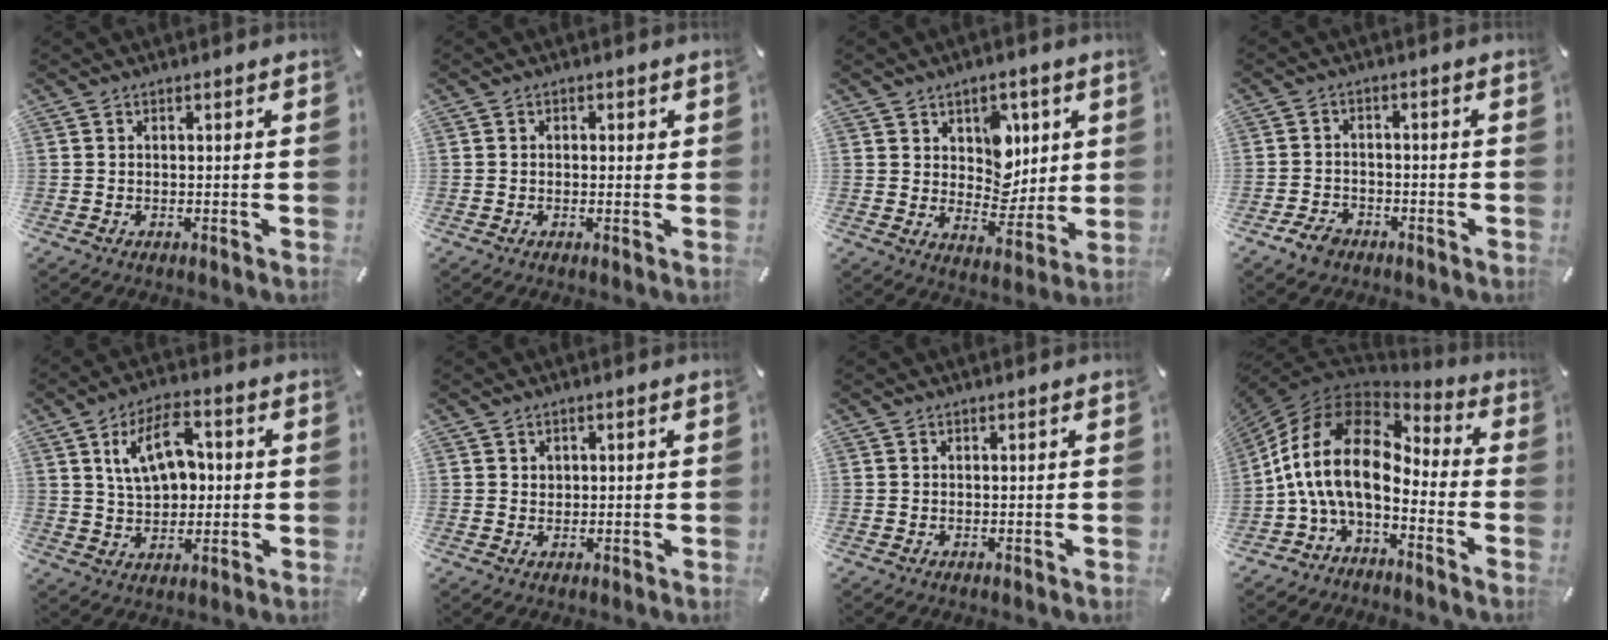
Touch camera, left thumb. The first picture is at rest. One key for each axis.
{"total": 1.2, "fx": -0.2, "fy": 0.9, "fz": 0.8, "tx": -0.014, "ty": 0.005, "tz": -0.005}
{"total": 9.6, "fx": 3.6, "fy": 7.8, "fz": 4.1, "tx": -0.045, "ty": -0.023, "tz": 0.065}
{"total": 4.4, "fx": -3.0, "fy": 2.8, "fz": 1.7, "tx": -0.039, "ty": 0.015, "tz": -0.059}
{"total": 11.9, "fx": 3.1, "fy": 7.6, "fz": 8.6, "tx": -0.147, "ty": 0.008, "tz": 0.055}
{"total": 1.7, "fx": 0.6, "fy": 1.5, "fz": 0.2, "tx": 0.003, "ty": 0.001, "tz": 0.007}
{"total": 0.0}
{"total": 17.0, "fx": -1.3, "fy": 9.6, "fz": 14.0, "tx": -0.301, "ty": 0.009, "tz": -0.028}